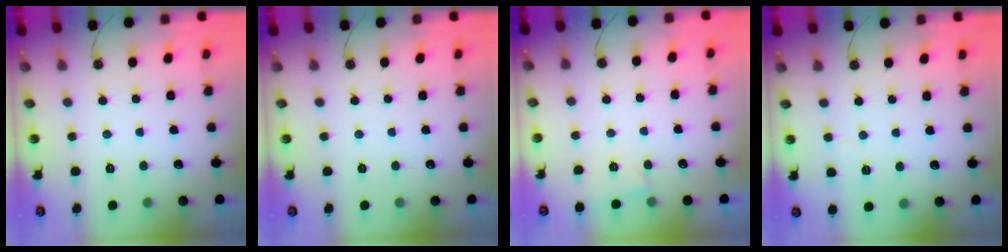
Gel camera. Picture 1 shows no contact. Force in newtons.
{"total": 0.0}
{"total": 2.1, "press": 1.9, "slide": 0.9}
{"total": 1.5, "press": 1.5, "slide": 0.5}